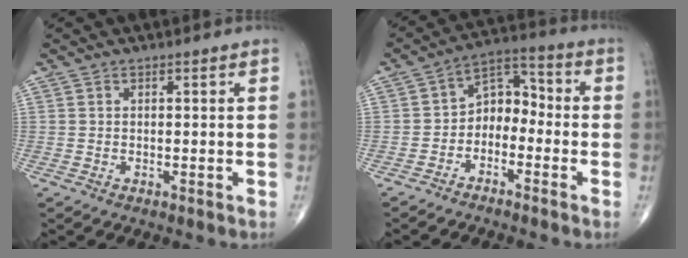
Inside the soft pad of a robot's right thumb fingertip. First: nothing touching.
{"total": 7.4, "force": [-2.7, 5.3, 4.4], "torque": [-0.043, 0.052, -0.062]}